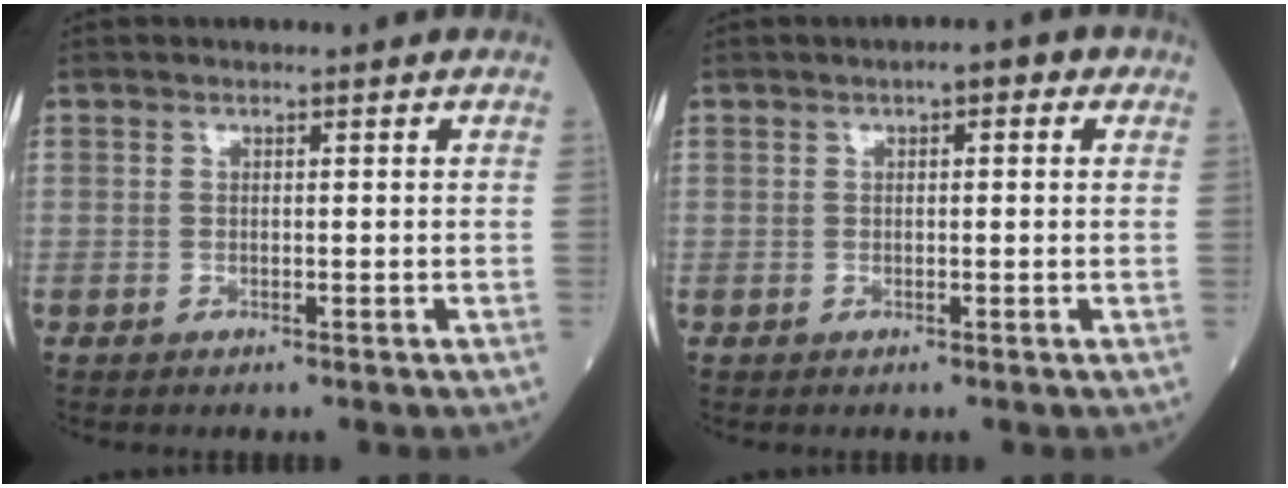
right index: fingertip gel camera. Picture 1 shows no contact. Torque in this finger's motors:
{"motor_torque": [-0.01, 0.02, 0.02, 0.00]}